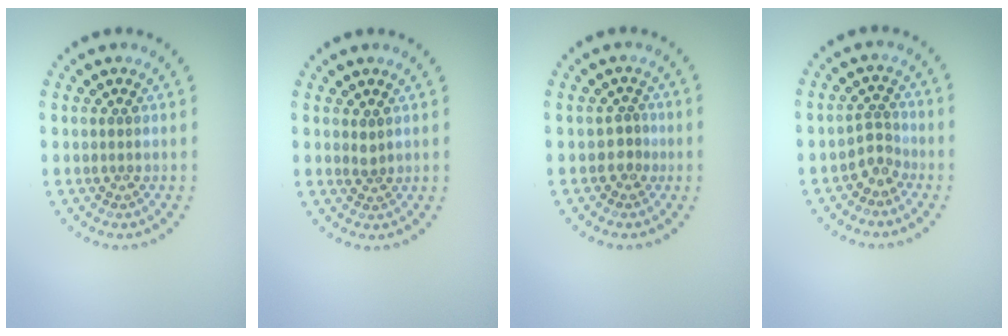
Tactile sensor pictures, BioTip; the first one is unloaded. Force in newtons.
{"total": 0.9, "press": 0.6, "slide": 0.7}
{"total": 1.1, "press": 0.8, "slide": 0.8}
{"total": 2.0, "press": 1.5, "slide": 1.3}